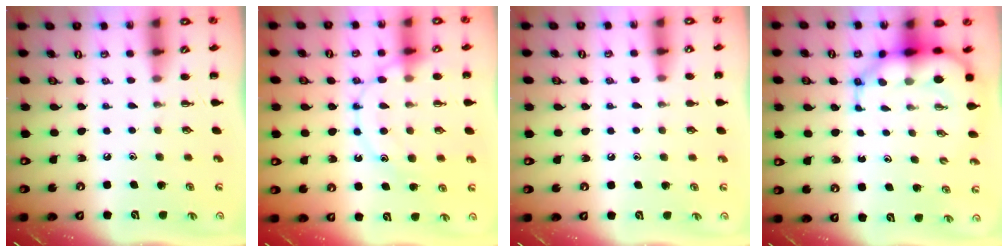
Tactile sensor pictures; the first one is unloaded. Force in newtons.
{"total": 14.3, "press": 14.3, "slide": 1.3}
{"total": 4.2, "press": 4.0, "slide": 1.3}
{"total": 7.2, "press": 6.8, "slide": 2.2}